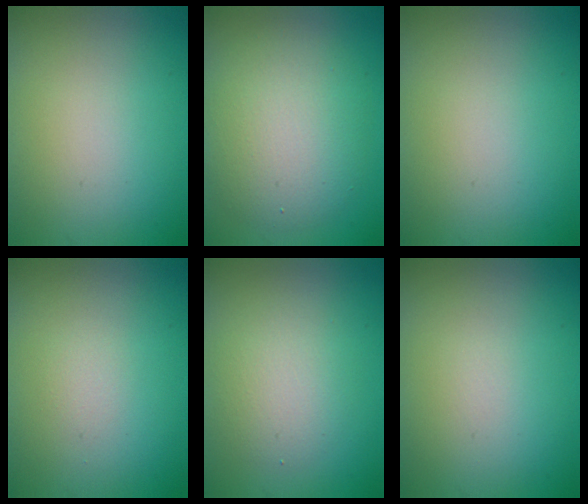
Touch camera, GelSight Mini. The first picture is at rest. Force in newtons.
{"total": 5.9, "press": 5.9, "slide": 0.4}
{"total": 0.0}
{"total": 0.6, "press": 0.6, "slide": 0.1}
{"total": 2.9, "press": 2.9, "slide": 0.2}
{"total": 0.0}